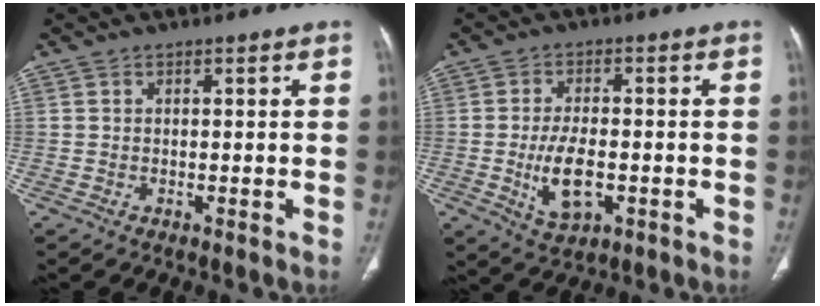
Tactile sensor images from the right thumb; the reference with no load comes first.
{"total": 8.0, "force": [-1.9, 4.1, 6.6], "torque": [-0.115, 0.001, -0.025]}